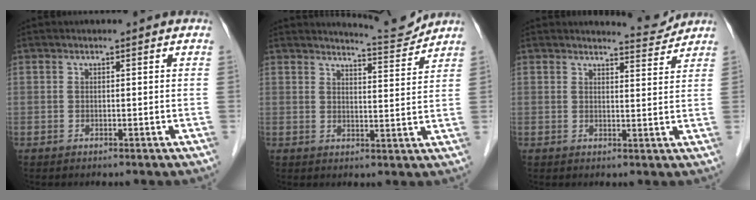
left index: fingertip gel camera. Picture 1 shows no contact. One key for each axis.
{"total": 5.0, "fx": 4.9, "fy": -0.7, "fz": -0.4, "tx": -0.008, "ty": -0.022, "tz": 0.070}
{"total": 3.2, "fx": 3.1, "fy": -0.3, "fz": -0.6, "tx": -0.004, "ty": -0.021, "tz": 0.041}